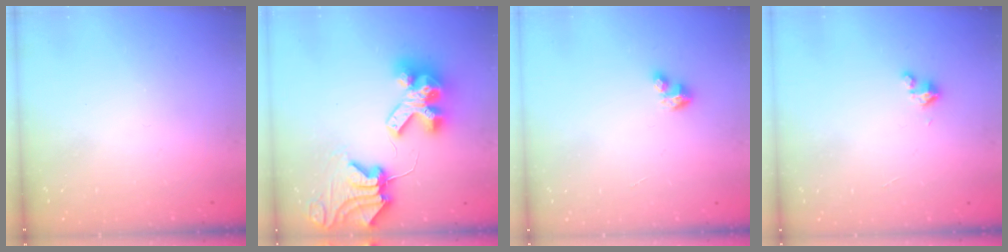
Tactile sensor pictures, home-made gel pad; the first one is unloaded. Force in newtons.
{"total": 15.0, "press": 14.8, "slide": 1.9}
{"total": 4.1, "press": 4.0, "slide": 0.3}
{"total": 2.7, "press": 2.6, "slide": 0.4}